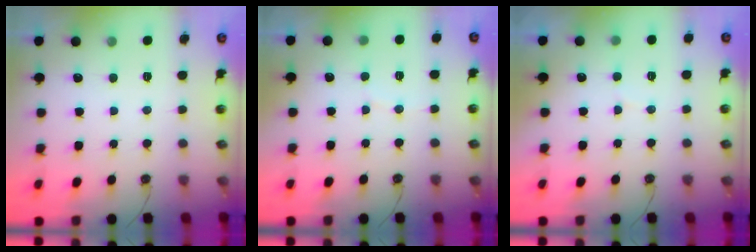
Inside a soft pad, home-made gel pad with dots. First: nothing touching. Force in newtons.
{"total": 2.7, "press": 2.4, "slide": 1.2}
{"total": 2.7, "press": 2.4, "slide": 1.2}